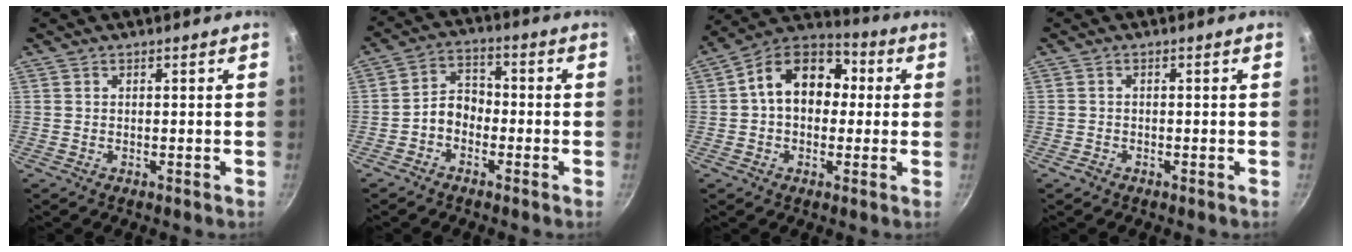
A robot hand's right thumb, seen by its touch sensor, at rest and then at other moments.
{"total": 4.9, "force": [-2.0, 3.4, 2.9], "torque": [-0.033, 0.035, -0.045]}
{"total": 14.4, "force": [1.6, 10.5, 9.6], "torque": [-0.110, 0.035, 0.002]}
{"total": 1.1, "force": [-0.8, 0.7, 0.3], "torque": [-0.010, 0.009, -0.016]}